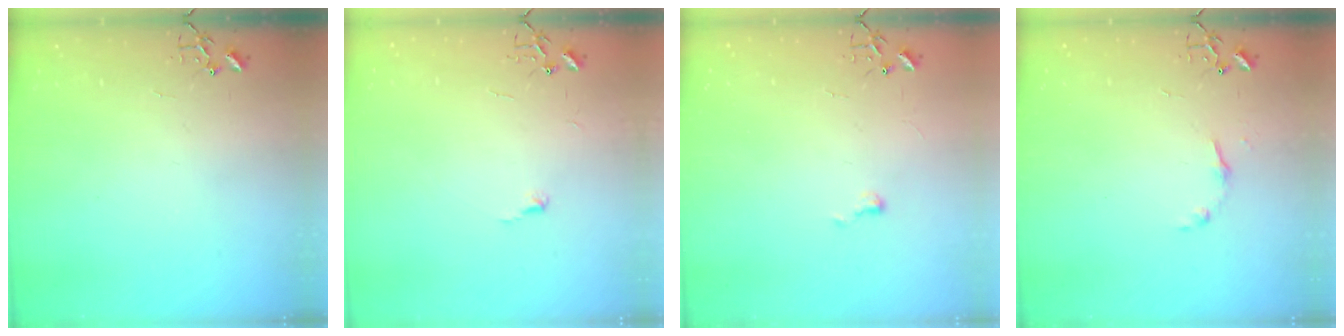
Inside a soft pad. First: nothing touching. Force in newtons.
{"total": 3.1, "press": 3.0, "slide": 0.4}
{"total": 3.5, "press": 3.5, "slide": 0.5}
{"total": 6.5, "press": 6.5, "slide": 0.7}